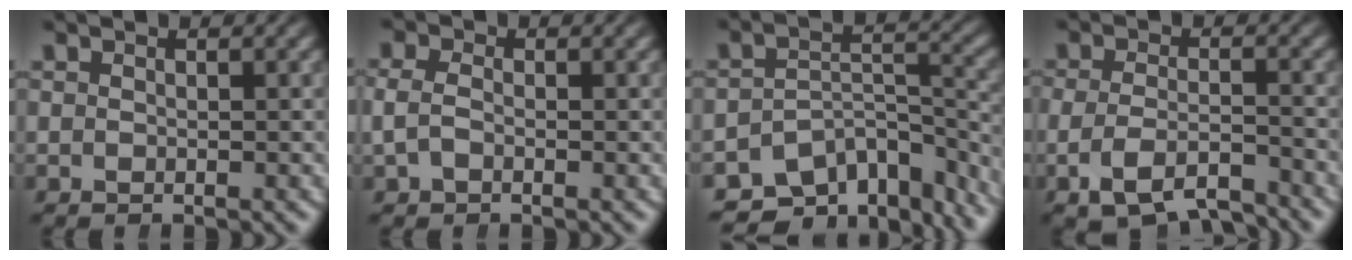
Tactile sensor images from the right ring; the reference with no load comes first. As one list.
[{"total": 2.0, "force": [-0.2, 1.5, 1.3], "torque": [-0.028, -0.002, -0.002]}, {"total": 10.5, "force": [-6.9, 5.6, 5.5], "torque": [-0.065, -0.017, -0.101]}, {"total": 5.3, "force": [-3.5, 2.5, 3.1], "torque": [-0.049, -0.026, -0.049]}]